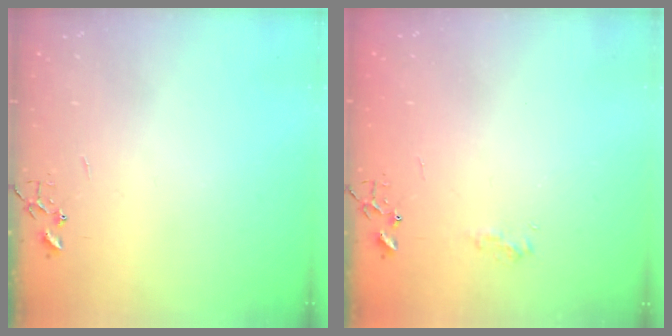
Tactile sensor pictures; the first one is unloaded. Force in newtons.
{"total": 5.9, "press": 5.8, "slide": 0.6}